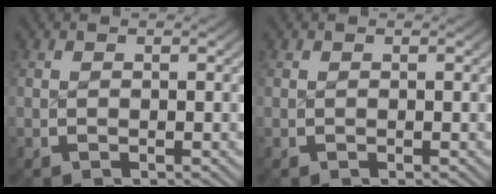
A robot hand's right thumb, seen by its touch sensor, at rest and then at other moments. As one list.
[{"total": 0.0}]